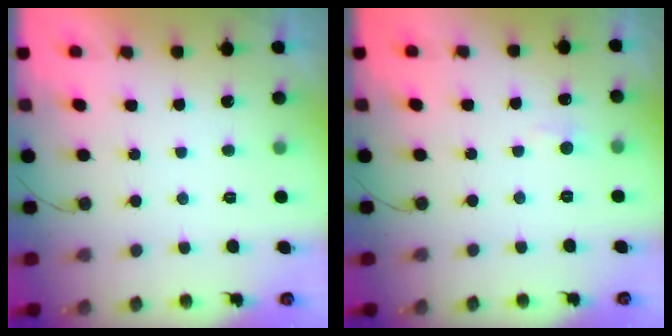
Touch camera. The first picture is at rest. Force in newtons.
{"total": 4.2, "press": 4.2, "slide": 0.5}